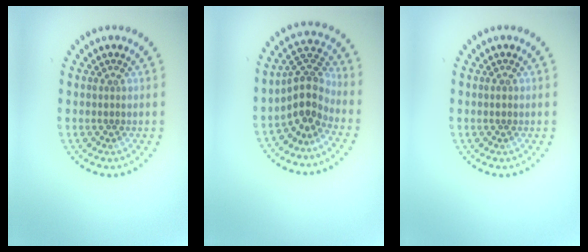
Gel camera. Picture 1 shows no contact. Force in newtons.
{"total": 3.8, "press": 2.8, "slide": 2.5}
{"total": 0.8, "press": 0.8, "slide": 0.0}